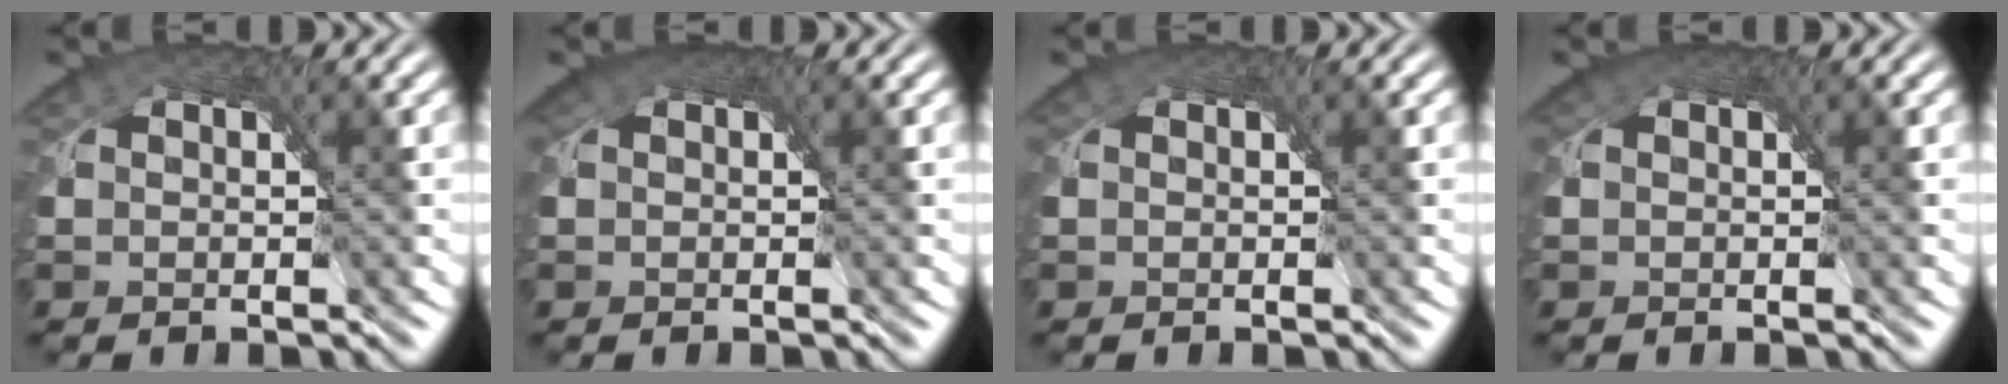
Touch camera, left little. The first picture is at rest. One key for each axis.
{"total": 2.6, "fx": 1.0, "fy": 1.9, "fz": 1.4, "tx": -0.025, "ty": -0.003, "tz": 0.012}
{"total": 0.8, "fx": 0.1, "fy": 0.8, "fz": 0.2, "tx": -0.005, "ty": -0.001, "tz": -0.002}
{"total": 1.9, "fx": 0.7, "fy": 1.6, "fz": 0.8, "tx": -0.019, "ty": 0.001, "tz": 0.005}